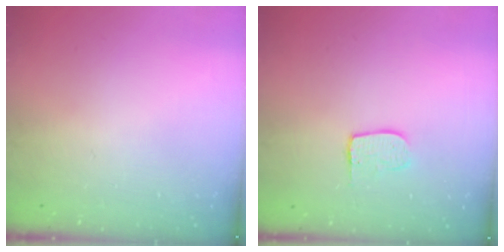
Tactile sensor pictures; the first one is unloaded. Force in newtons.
{"total": 6.3, "press": 6.3, "slide": 0.3}